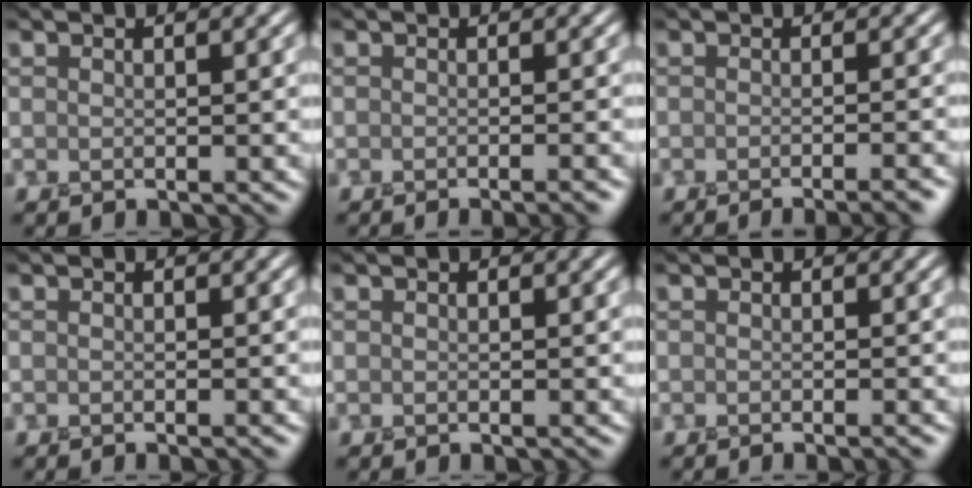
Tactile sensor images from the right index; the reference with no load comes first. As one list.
[{"total": 2.5, "force": [-1.3, 0.8, 2.0], "torque": [-0.003, 0.001, -0.016]}, {"total": 4.3, "force": [-2.7, 1.3, 3.1], "torque": [-0.017, 0.009, -0.030]}, {"total": 0.7, "force": [-0.3, 0.1, 0.6], "torque": [-0.003, -0.001, -0.007]}, {"total": 0.0}, {"total": 1.3, "force": [-0.5, 0.4, 1.2], "torque": [-0.005, -0.005, -0.009]}]